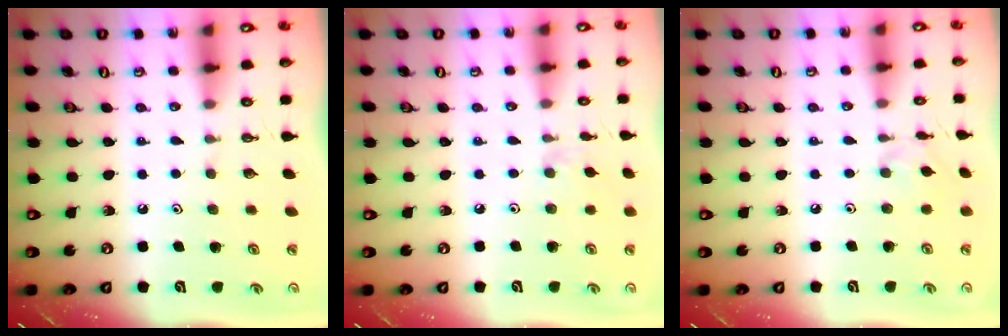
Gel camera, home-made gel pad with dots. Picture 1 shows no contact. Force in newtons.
{"total": 2.0, "press": 1.9, "slide": 0.5}
{"total": 2.1, "press": 2.1, "slide": 0.4}